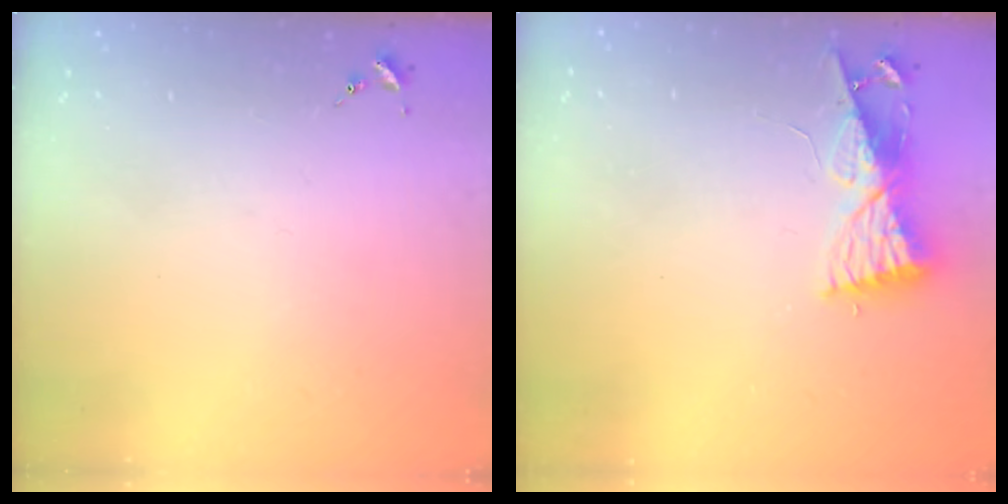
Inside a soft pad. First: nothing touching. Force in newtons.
{"total": 8.5, "press": 8.5, "slide": 0.8}